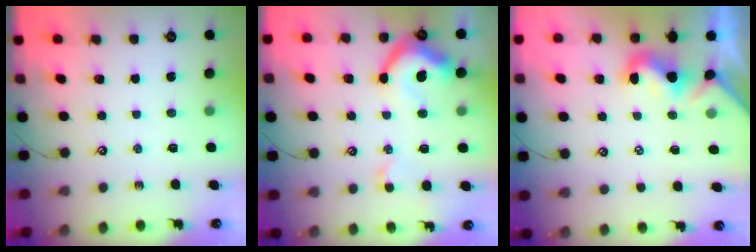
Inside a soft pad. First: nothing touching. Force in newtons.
{"total": 10.7, "press": 10.5, "slide": 1.7}
{"total": 1.0, "press": 0.9, "slide": 0.4}